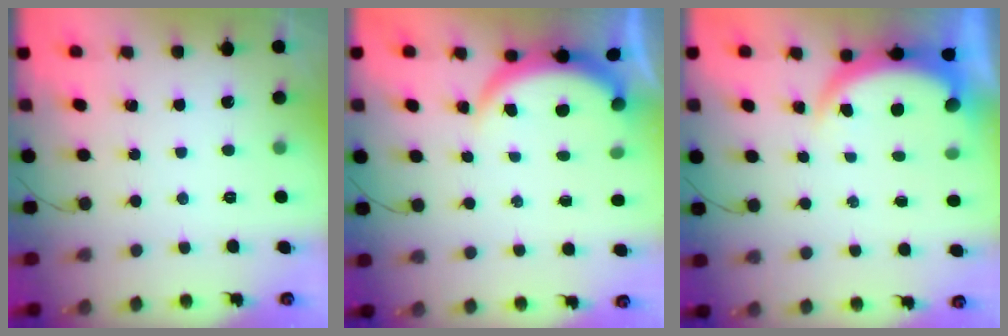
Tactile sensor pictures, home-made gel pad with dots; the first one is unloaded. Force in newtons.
{"total": 3.8, "press": 3.8, "slide": 0.3}
{"total": 5.5, "press": 5.5, "slide": 0.5}